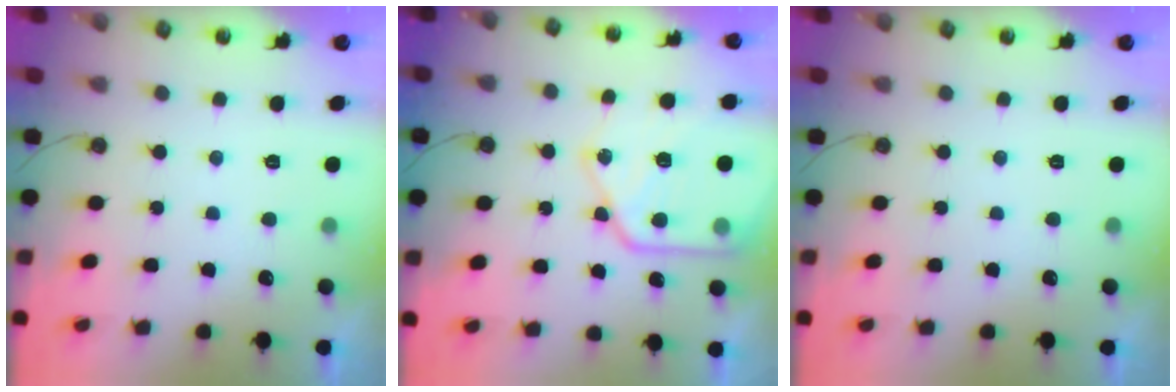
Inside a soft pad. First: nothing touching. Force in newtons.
{"total": 18.2, "press": 18.1, "slide": 1.9}
{"total": 0.0}